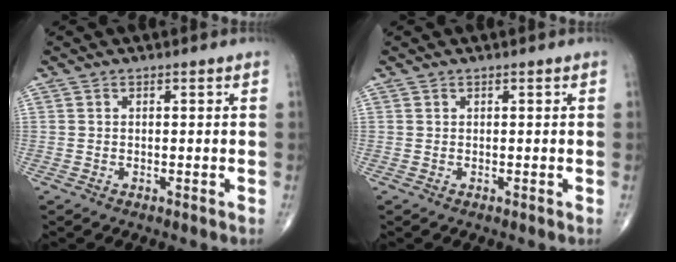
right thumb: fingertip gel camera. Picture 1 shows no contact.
{"total": 0.0}